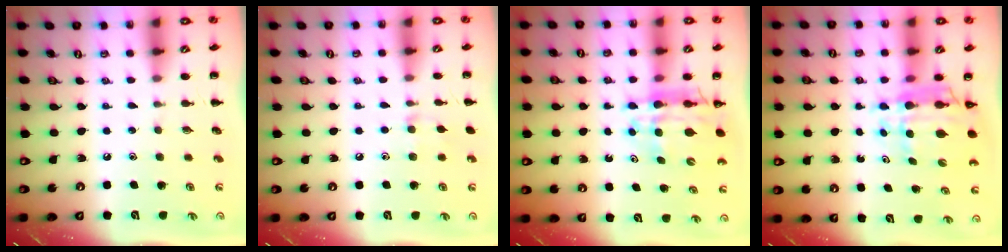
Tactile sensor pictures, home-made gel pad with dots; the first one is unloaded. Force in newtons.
{"total": 7.1, "press": 6.8, "slide": 2.1}
{"total": 11.3, "press": 10.6, "slide": 3.8}
{"total": 9.1, "press": 8.4, "slide": 3.5}